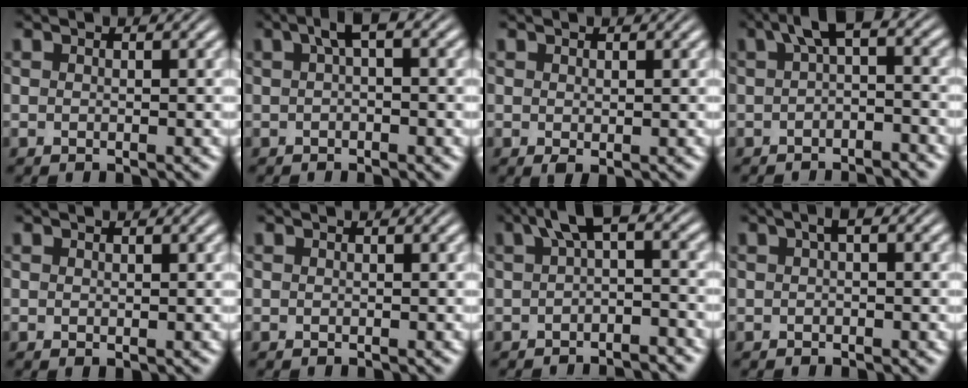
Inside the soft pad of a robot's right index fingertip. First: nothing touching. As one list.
[{"total": 2.6, "force": [0.9, 0.3, 2.4], "torque": [-0.040, 0.009, 0.014]}, {"total": 0.6, "force": [-0.1, -0.1, 0.6], "torque": [-0.007, -0.008, 0.004]}, {"total": 3.5, "force": [0.0, 1.1, 3.4], "torque": [-0.055, 0.005, -0.003]}, {"total": 0.0}, {"total": 0.0}, {"total": 3.7, "force": [0.1, 1.0, 3.6], "torque": [-0.059, 0.008, -0.002]}, {"total": 1.2, "force": [0.3, 0.1, 1.1], "torque": [-0.018, 0.003, 0.006]}]